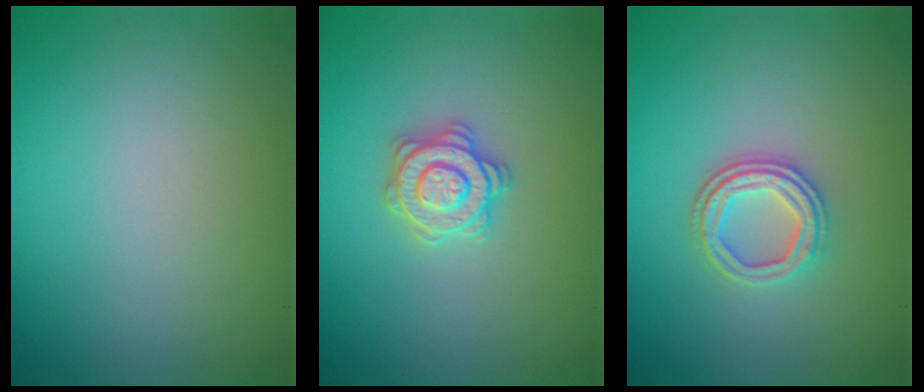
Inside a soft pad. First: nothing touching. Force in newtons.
{"total": 2.9, "press": 2.8, "slide": 0.6}
{"total": 3.3, "press": 2.9, "slide": 1.5}